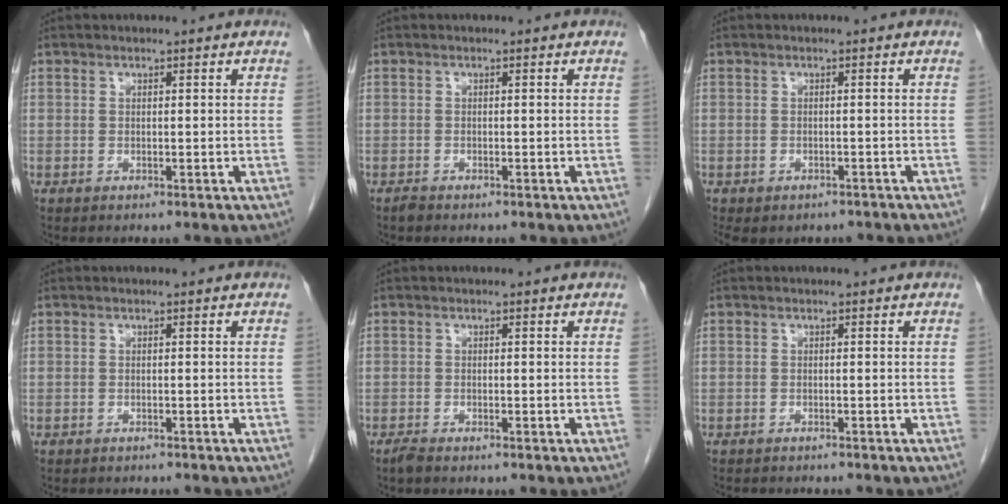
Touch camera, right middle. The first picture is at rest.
{"total": 0.7, "force": [-0.6, 0.2, 0.2], "torque": [-0.007, -0.001, -0.012]}
{"total": 7.3, "force": [-5.4, 4.2, 2.5], "torque": [-0.049, -0.001, -0.064]}
{"total": 3.5, "force": [-3.1, 0.9, 1.1], "torque": [-0.021, -0.006, -0.036]}
{"total": 1.0, "force": [-0.9, 0.1, 0.4], "torque": [-0.015, -0.003, -0.018]}
{"total": 3.9, "force": [-3.6, 0.6, 1.4], "torque": [-0.023, -0.009, -0.048]}